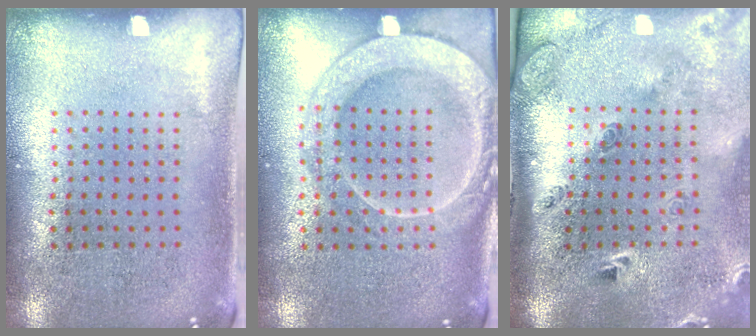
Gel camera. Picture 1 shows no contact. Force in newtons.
{"total": 2.0, "press": 2.0, "slide": 0.2}
{"total": 3.0, "press": 1.9, "slide": 2.2}